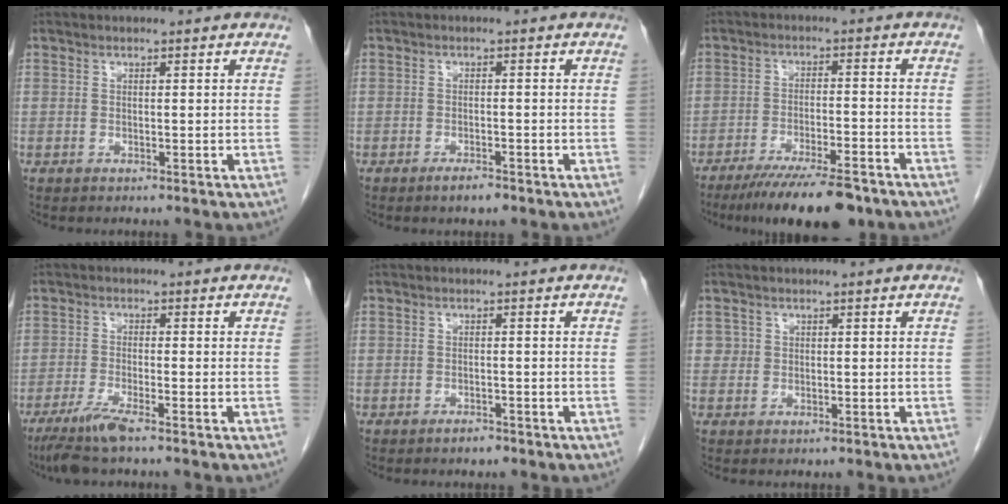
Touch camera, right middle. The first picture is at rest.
{"total": 2.2, "force": [-1.6, 0.5, 1.4], "torque": [-0.027, -0.002, -0.025]}
{"total": 12.8, "force": [-10.0, 2.2, 7.8], "torque": [-0.116, -0.021, -0.158]}
{"total": 5.1, "force": [-3.7, -0.2, 3.5], "torque": [-0.074, -0.016, -0.074]}
{"total": 1.4, "force": [-1.1, 0.3, 0.8], "torque": [-0.017, -0.001, -0.016]}
{"total": 1.4, "force": [0.2, 1.4, 0.0], "torque": [0.012, 0.005, 0.000]}